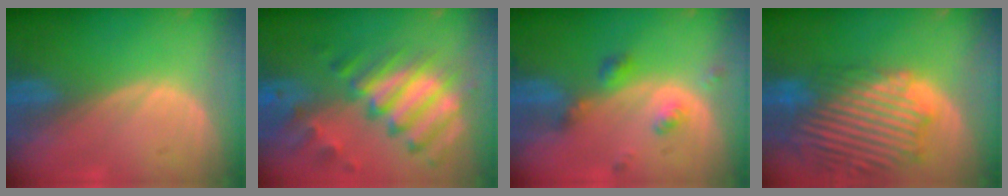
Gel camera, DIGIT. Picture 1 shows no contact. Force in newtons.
{"total": 11.4, "press": 9.9, "slide": 5.7}
{"total": 4.9, "press": 4.4, "slide": 2.3}
{"total": 14.4, "press": 12.4, "slide": 7.4}